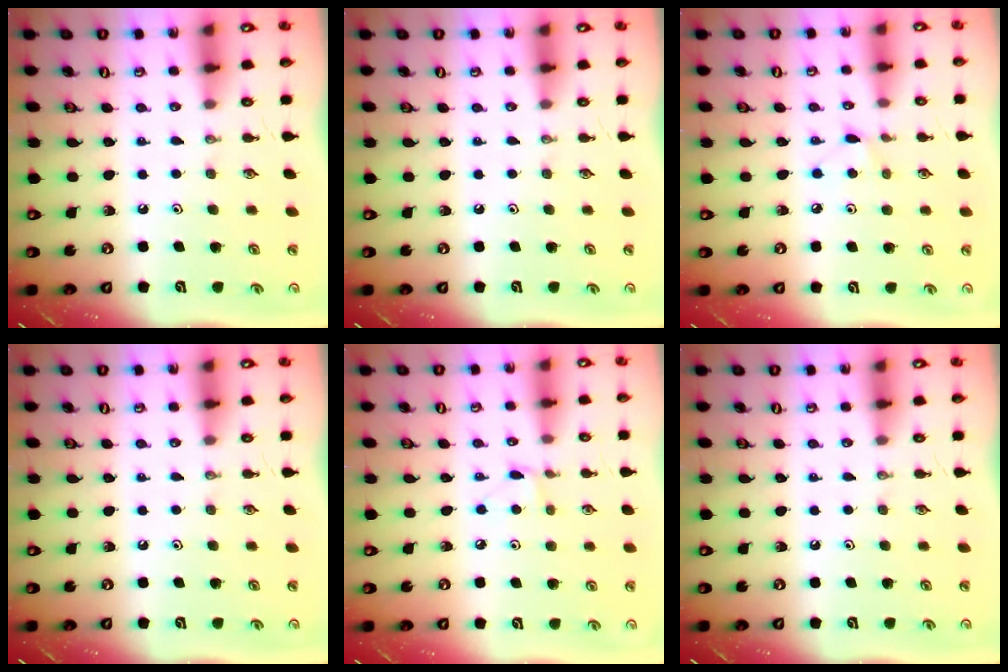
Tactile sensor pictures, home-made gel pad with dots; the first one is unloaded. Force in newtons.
{"total": 0.0}
{"total": 4.7, "press": 4.7, "slide": 0.6}
{"total": 0.0}
{"total": 4.4, "press": 4.3, "slide": 0.6}
{"total": 0.0}